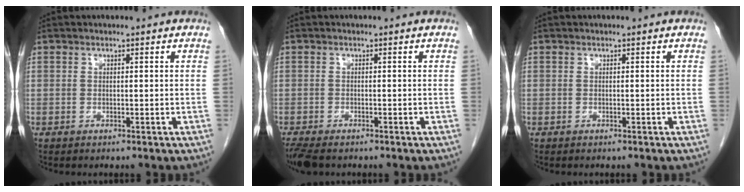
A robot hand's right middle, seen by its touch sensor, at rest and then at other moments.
{"total": 4.8, "force": [-3.7, 1.7, 2.5], "torque": [-0.051, -0.014, -0.062]}
{"total": 0.0}